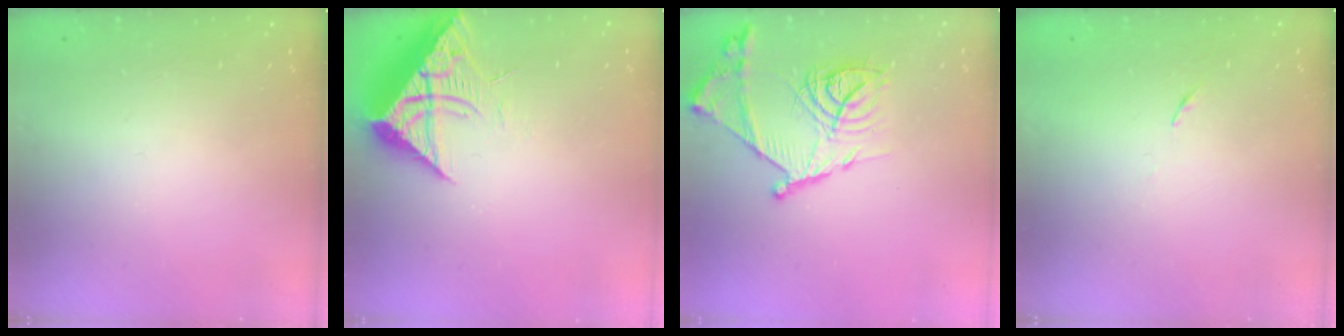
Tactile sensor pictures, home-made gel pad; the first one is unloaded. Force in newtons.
{"total": 11.8, "press": 11.7, "slide": 1.2}
{"total": 18.1, "press": 18.0, "slide": 1.7}
{"total": 3.2, "press": 3.1, "slide": 0.4}